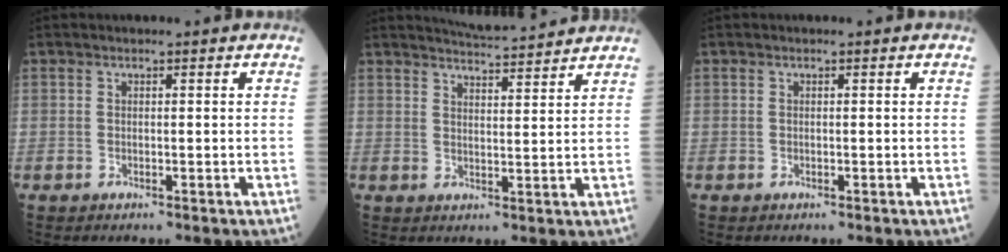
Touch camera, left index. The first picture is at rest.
{"total": 7.8, "force": [7.6, 0.0, 1.8], "torque": [-0.041, 0.010, 0.107]}
{"total": 0.0}